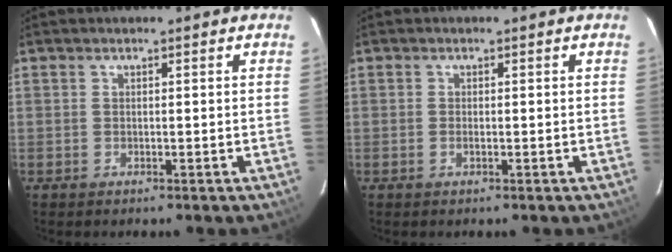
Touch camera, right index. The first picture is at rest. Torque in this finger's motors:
{"motor_torque": [-0.17, 0.28, -0.08, -0.01]}